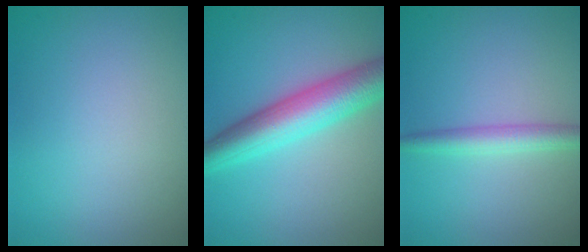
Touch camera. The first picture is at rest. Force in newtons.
{"total": 6.8, "press": 6.8, "slide": 0.1}
{"total": 2.6, "press": 2.6, "slide": 0.1}